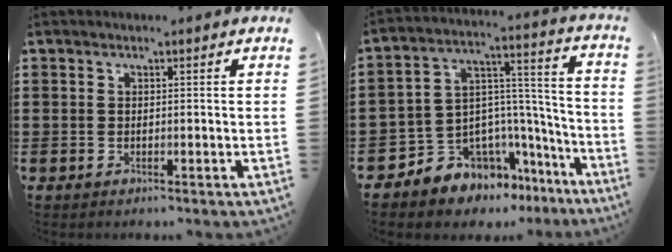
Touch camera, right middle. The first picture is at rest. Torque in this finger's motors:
{"motor_torque": [2.14, 0.00, 0.54, 0.04]}